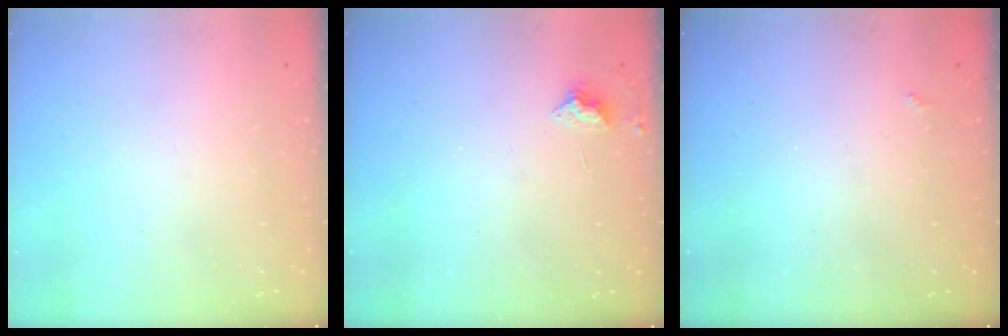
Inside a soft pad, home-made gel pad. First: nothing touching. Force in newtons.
{"total": 3.9, "press": 3.8, "slide": 0.6}
{"total": 2.1, "press": 2.1, "slide": 0.4}